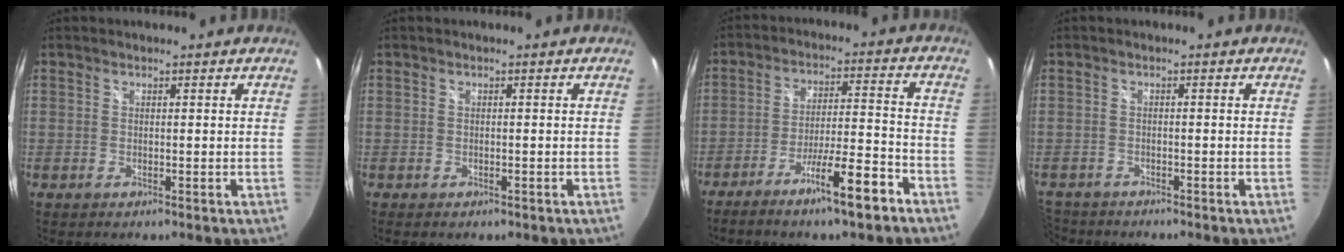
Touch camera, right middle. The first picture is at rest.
{"total": 1.5, "force": [-1.0, 0.8, 0.7], "torque": [-0.013, -0.005, -0.012]}
{"total": 10.4, "force": [-7.2, 0.5, 7.5], "torque": [-0.141, 0.002, -0.115]}
{"total": 5.5, "force": [-4.7, 2.7, 1.0], "torque": [-0.048, -0.010, -0.090]}